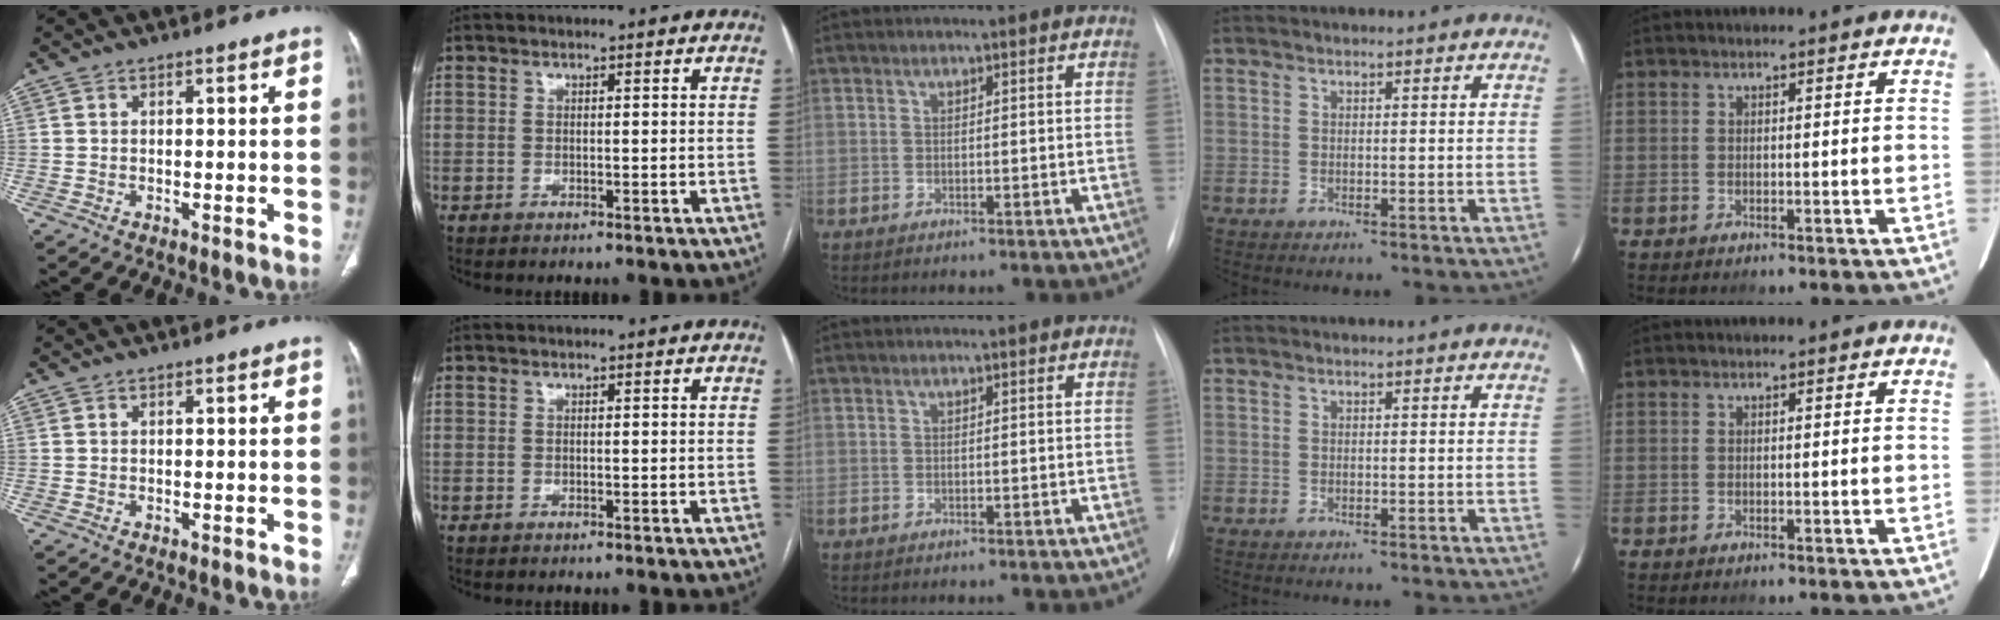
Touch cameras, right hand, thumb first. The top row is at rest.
{}